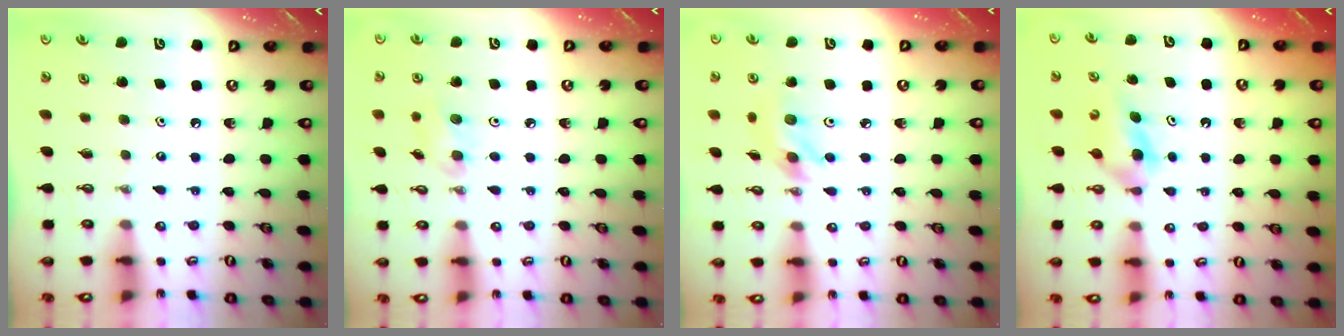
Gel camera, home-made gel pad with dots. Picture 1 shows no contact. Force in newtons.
{"total": 7.8, "press": 7.4, "slide": 2.5}
{"total": 8.5, "press": 8.5, "slide": 0.7}
{"total": 4.4, "press": 4.3, "slide": 0.9}